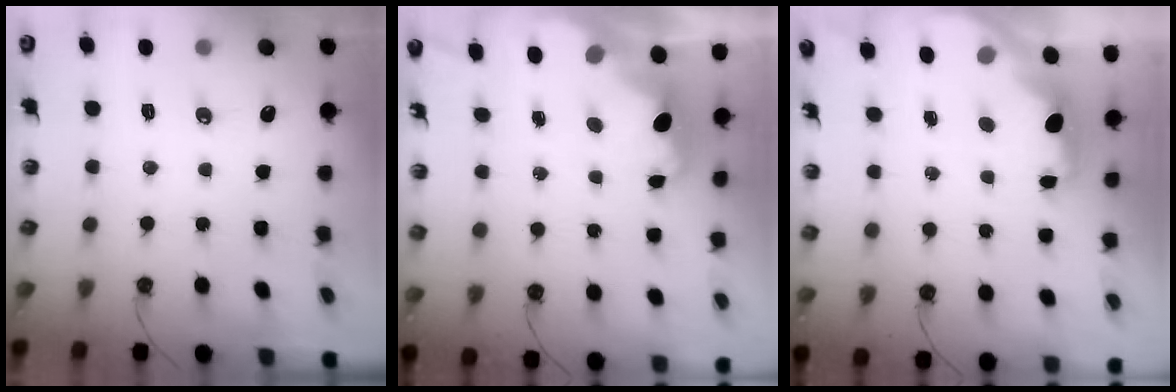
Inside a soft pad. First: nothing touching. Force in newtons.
{"total": 3.5, "press": 3.5, "slide": 0.7}
{"total": 2.4, "press": 2.3, "slide": 0.8}